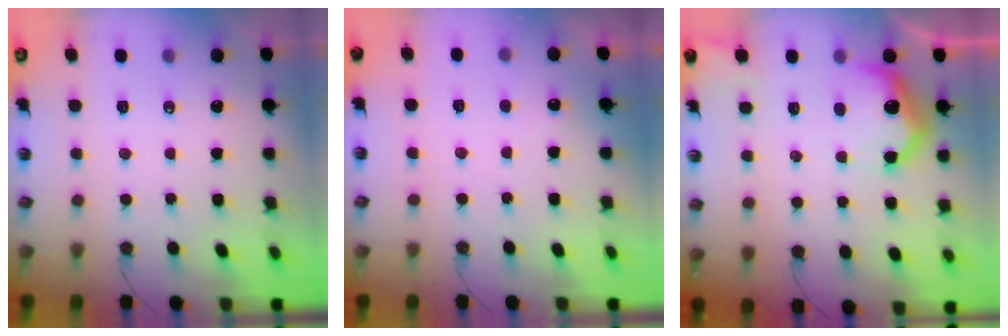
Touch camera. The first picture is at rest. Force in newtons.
{"total": 2.1, "press": 1.9, "slide": 0.9}
{"total": 13.4, "press": 13.4, "slide": 1.0}